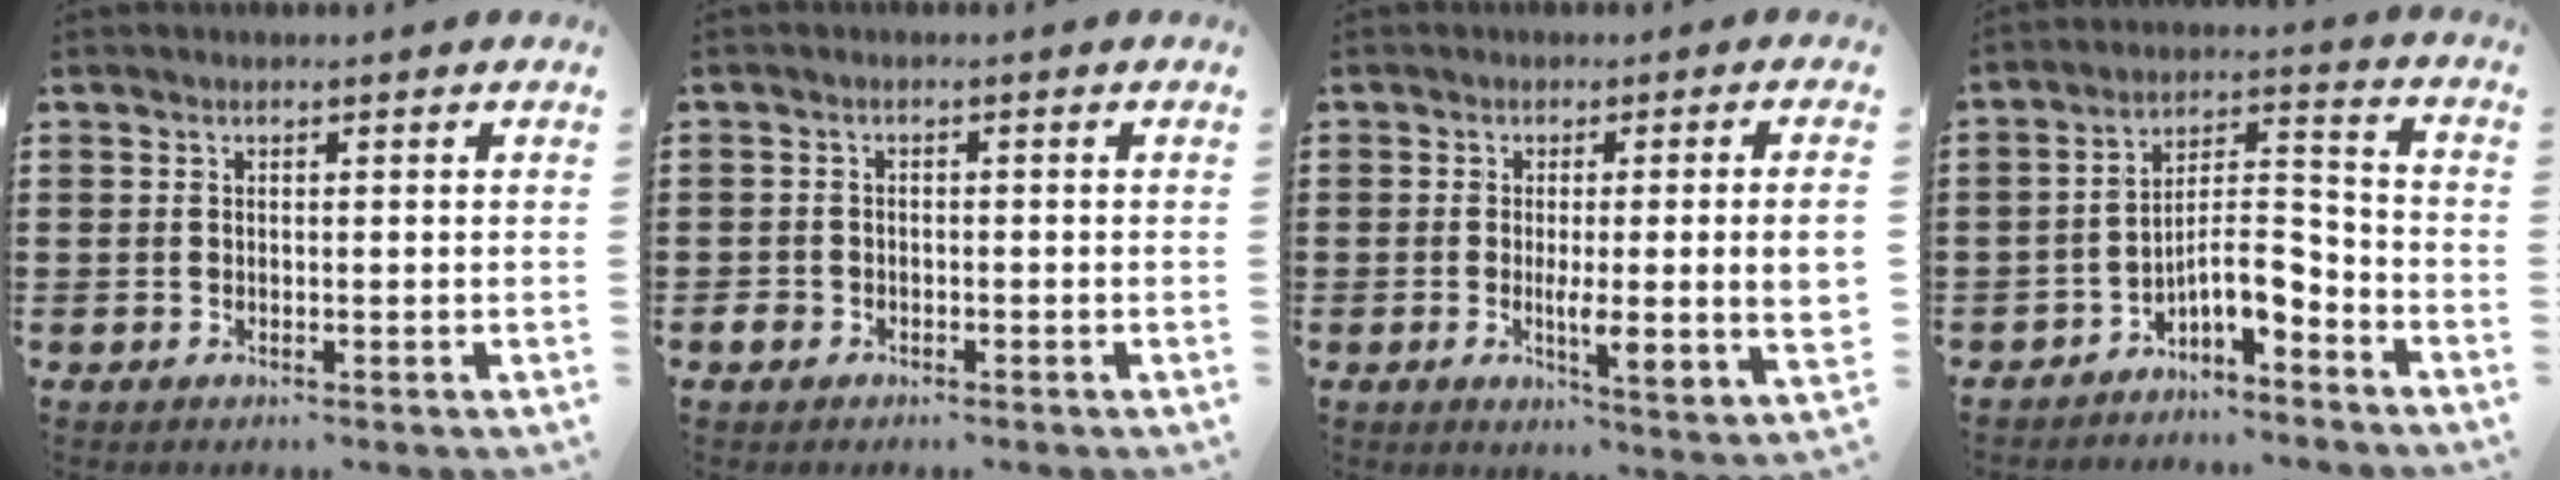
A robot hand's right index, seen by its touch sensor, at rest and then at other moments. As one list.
[{"total": 1.7, "force": [-1.1, 1.2, 0.5], "torque": [-0.020, -0.001, -0.026]}, {"total": 6.4, "force": [0.0, 0.5, 6.3], "torque": [-0.112, -0.014, -0.004]}, {"total": 7.2, "force": [-4.9, 2.2, 4.8], "torque": [-0.097, 0.002, -0.096]}]